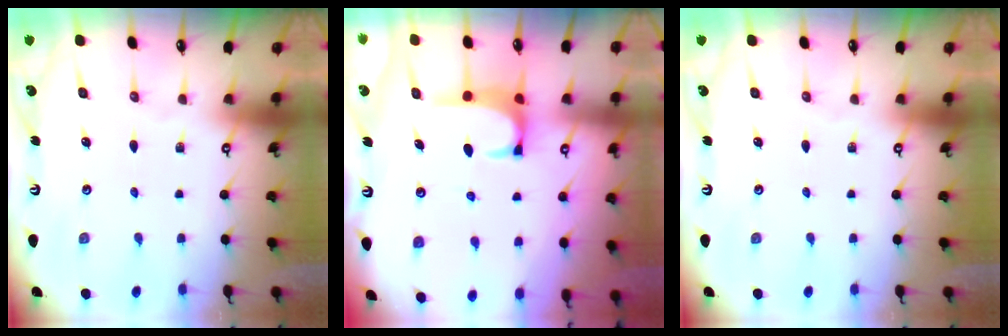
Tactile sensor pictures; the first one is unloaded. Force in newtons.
{"total": 1.5, "press": 1.3, "slide": 0.8}
{"total": 0.0}